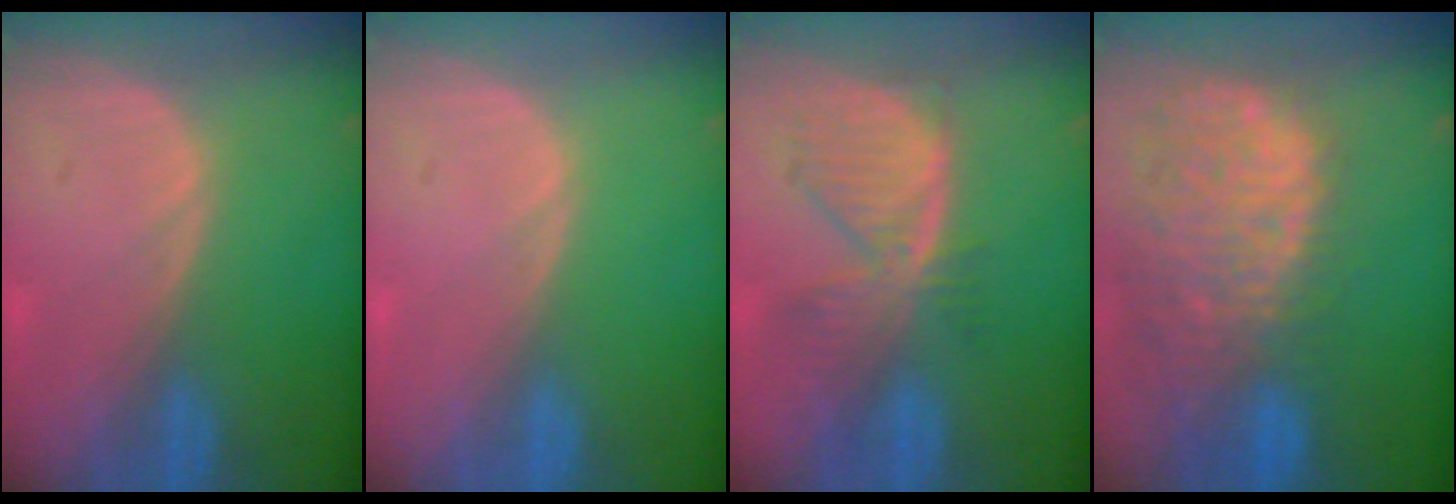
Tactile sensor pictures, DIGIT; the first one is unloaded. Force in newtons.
{"total": 0.0}
{"total": 7.7, "press": 6.8, "slide": 3.4}
{"total": 14.0, "press": 11.5, "slide": 8.0}